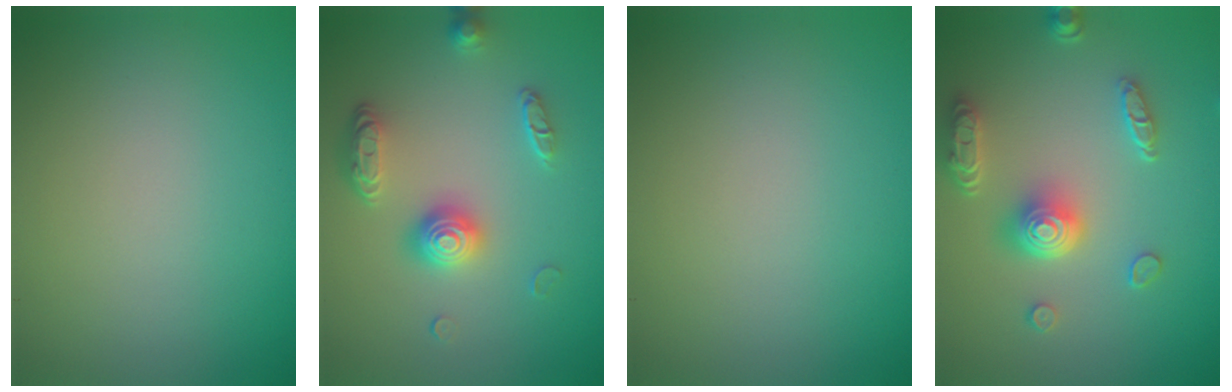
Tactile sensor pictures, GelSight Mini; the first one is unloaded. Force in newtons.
{"total": 3.5, "press": 3.0, "slide": 1.8}
{"total": 0.0}
{"total": 4.9, "press": 3.9, "slide": 2.9}